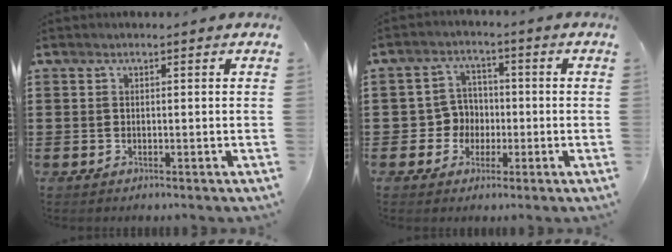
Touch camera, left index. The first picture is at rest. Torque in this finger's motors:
{"motor_torque": [-0.05, 0.14, 0.01, -0.01]}